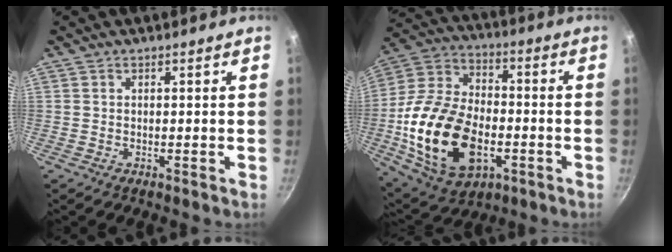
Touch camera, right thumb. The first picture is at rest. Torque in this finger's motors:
{"motor_torque": [-0.03, 1.50, 1.77, -1.02, 0.63]}